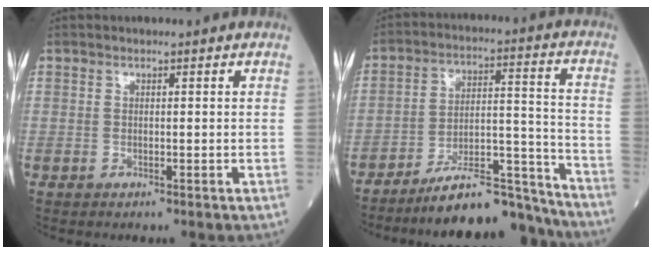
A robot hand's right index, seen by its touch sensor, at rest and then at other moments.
{"total": 14.1, "force": [-13.5, 1.2, 4.1], "torque": [-0.051, 0.043, -0.224]}